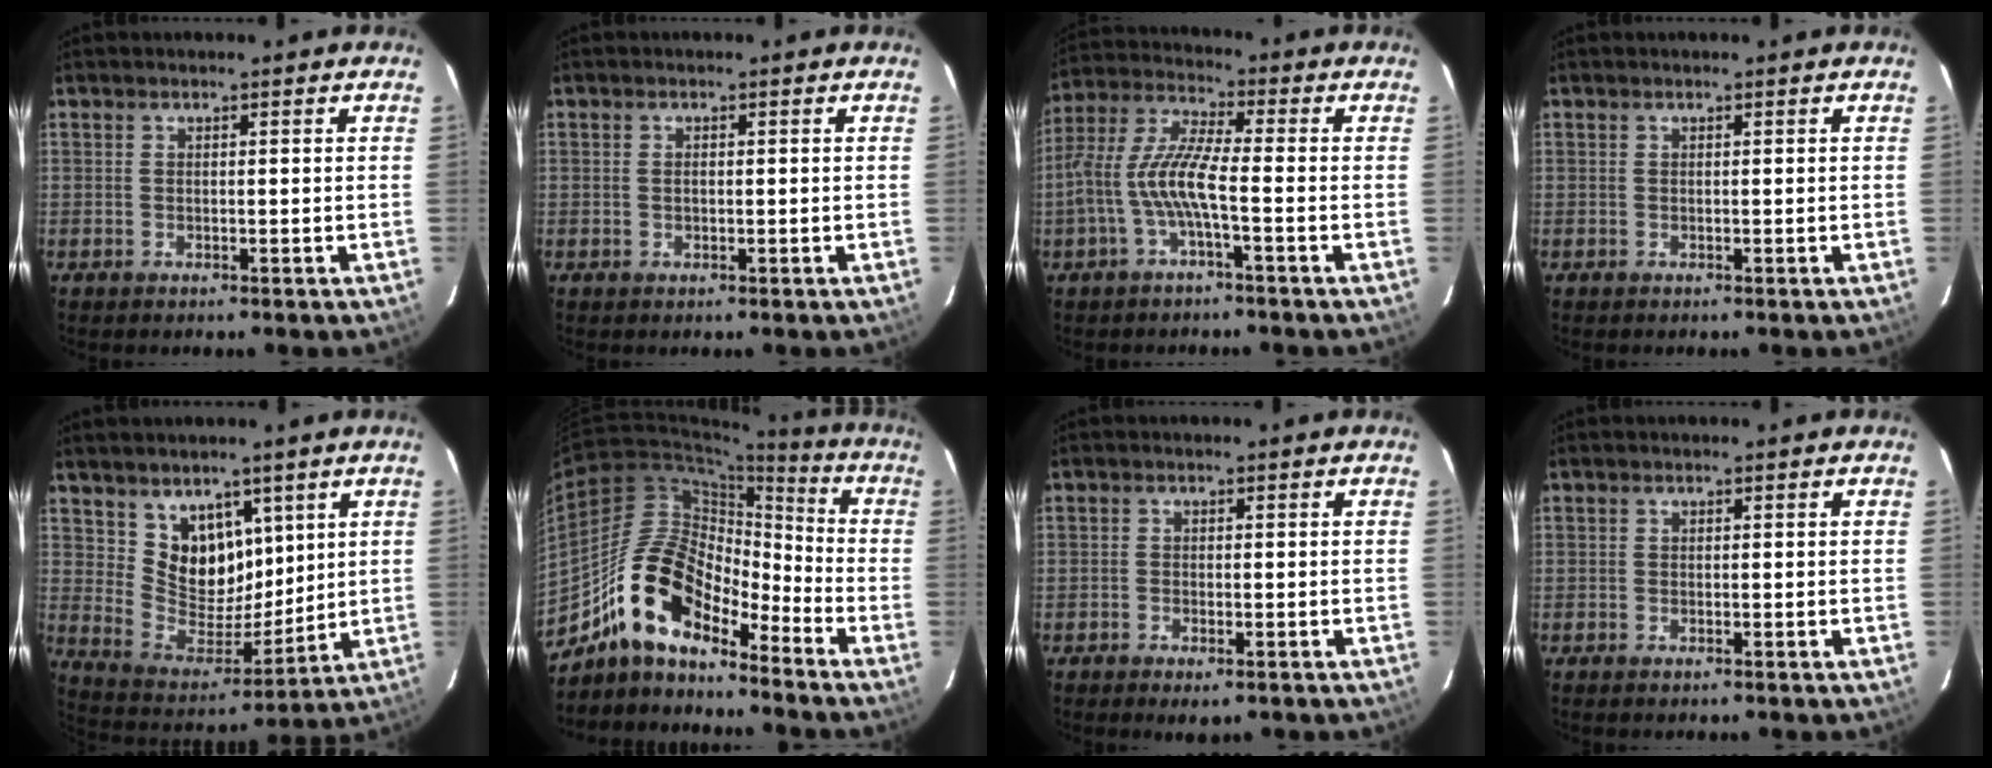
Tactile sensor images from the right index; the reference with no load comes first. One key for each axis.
{"total": 1.3, "fx": 0.0, "fy": 0.8, "fz": 1.0, "tx": -0.018, "ty": 0.002, "tz": 0.000}
{"total": 9.4, "fx": -2.7, "fy": 1.6, "fz": 8.9, "tx": -0.203, "ty": 0.007, "tz": -0.051}
{"total": 0.0}
{"total": 11.6, "fx": 6.2, "fy": 8.4, "fz": 5.0, "tx": -0.085, "ty": -0.005, "tz": 0.132}
{"total": 14.3, "fx": -11.1, "fy": 5.6, "fz": 7.0, "tx": -0.124, "ty": 0.020, "tz": -0.214}
{"total": 2.7, "fx": -1.7, "fy": 1.2, "fz": 1.7, "tx": -0.041, "ty": -0.005, "tz": -0.030}
{"total": 0.5, "fx": -0.4, "fy": 0.2, "fz": 0.2, "tx": -0.005, "ty": -0.001, "tz": -0.009}